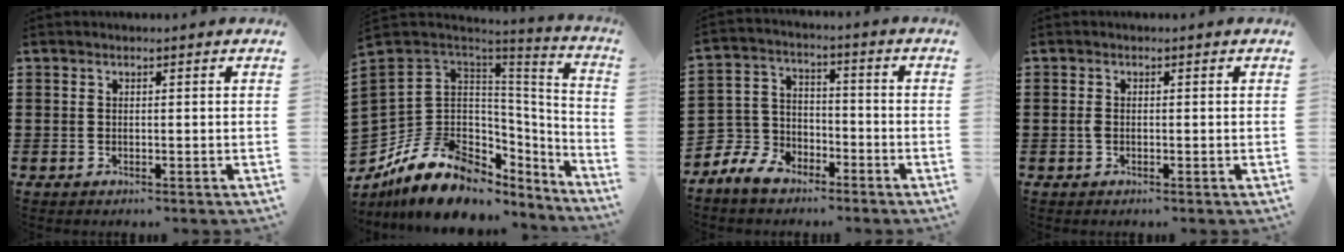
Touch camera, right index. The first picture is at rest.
{"total": 16.0, "force": [-6.9, 11.2, 9.1], "torque": [-0.220, 0.015, -0.118]}
{"total": 6.7, "force": [-5.0, 4.3, 1.2], "torque": [-0.070, 0.009, -0.108]}
{"total": 1.0, "force": [-0.3, 0.5, 0.8], "torque": [-0.025, -0.003, -0.008]}